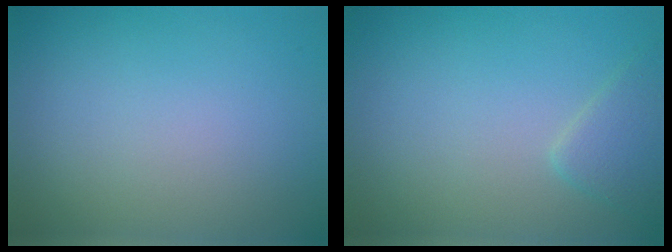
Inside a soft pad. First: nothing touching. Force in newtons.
{"total": 2.3, "press": 2.3, "slide": 0.1}